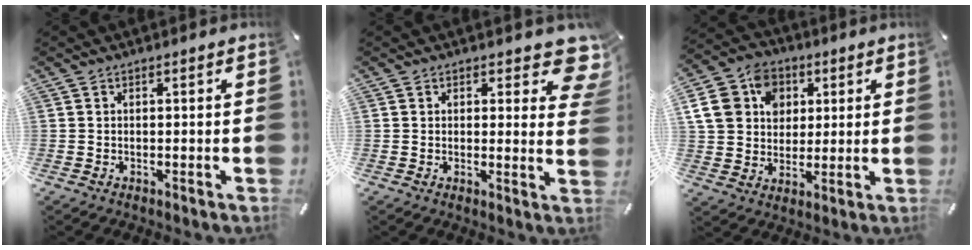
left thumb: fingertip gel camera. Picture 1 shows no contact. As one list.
[{"total": 7.1, "force": [4.1, 3.6, 4.6], "torque": [-0.039, -0.027, 0.067]}, {"total": 13.4, "force": [3.6, 11.6, 5.6], "torque": [-0.113, 0.007, 0.071]}]